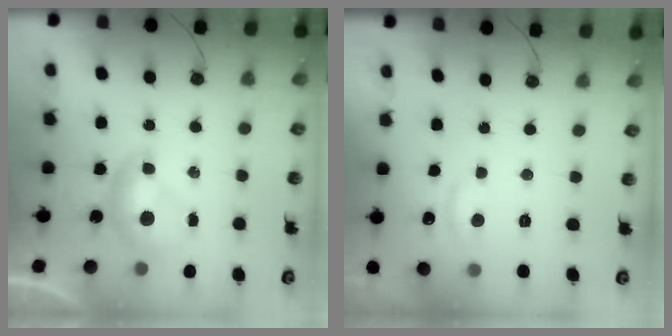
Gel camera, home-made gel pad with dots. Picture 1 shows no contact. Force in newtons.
{"total": 1.1, "press": 0.8, "slide": 0.6}